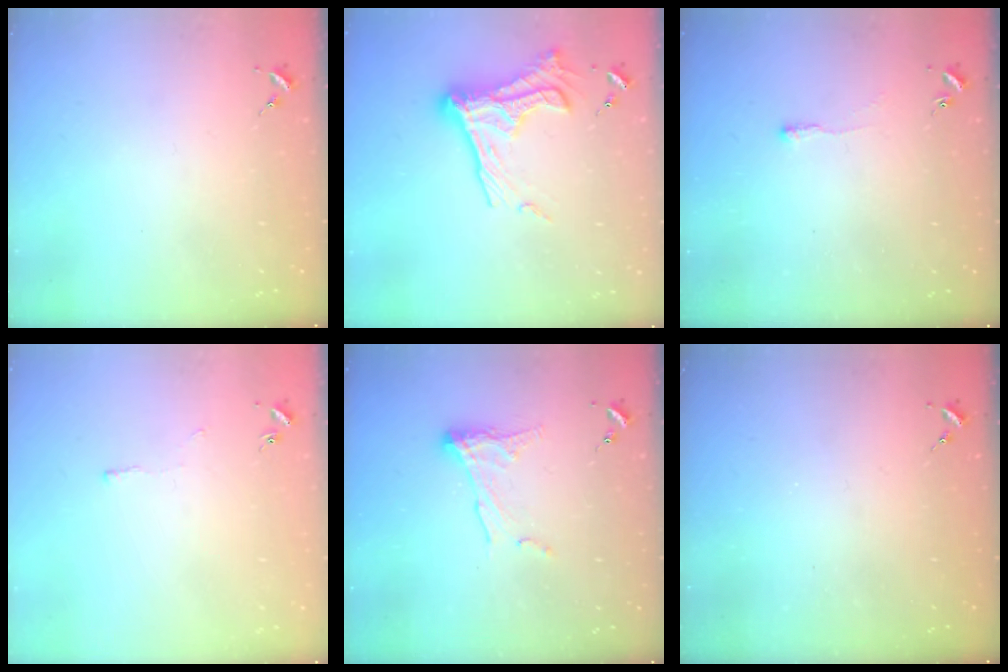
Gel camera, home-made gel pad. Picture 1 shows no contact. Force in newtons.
{"total": 18.0, "press": 17.9, "slide": 1.4}
{"total": 2.5, "press": 2.5, "slide": 0.5}
{"total": 2.3, "press": 2.3, "slide": 0.4}
{"total": 9.6, "press": 9.6, "slide": 0.5}
{"total": 0.0}